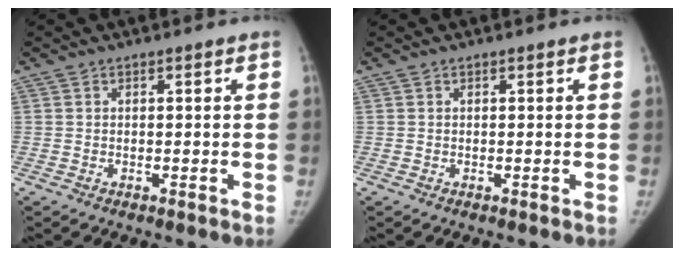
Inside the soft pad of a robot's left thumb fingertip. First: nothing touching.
{"total": 0.0}